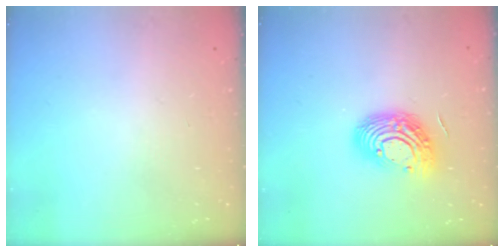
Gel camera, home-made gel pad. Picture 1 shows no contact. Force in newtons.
{"total": 13.3, "press": 13.3, "slide": 1.0}